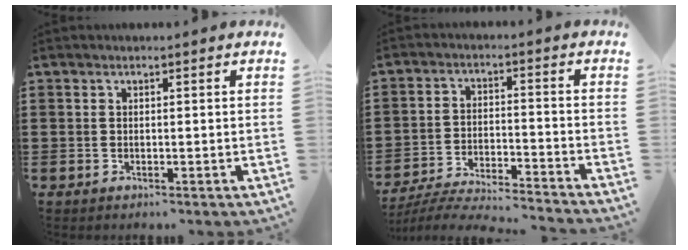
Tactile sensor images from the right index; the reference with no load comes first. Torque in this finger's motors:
{"motor_torque": [-0.48, 0.49, 0.03, 0.00]}